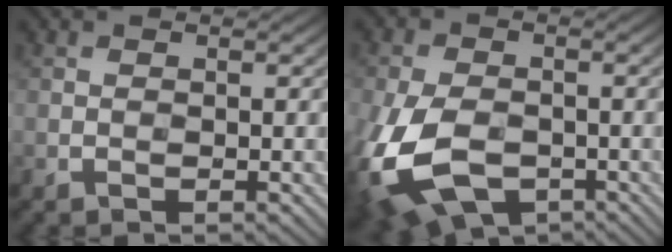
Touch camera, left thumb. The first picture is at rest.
{"total": 14.8, "force": [-5.8, 9.0, 10.1], "torque": [-0.260, -0.050, -0.098]}